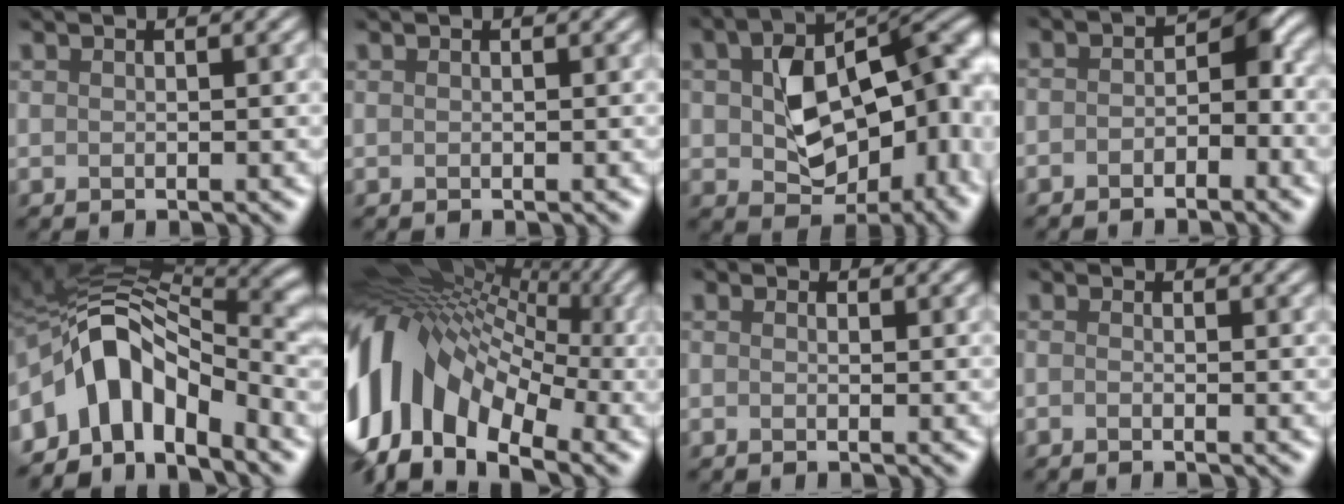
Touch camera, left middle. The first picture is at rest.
{"total": 0.0}
{"total": 11.4, "force": [-0.6, 7.4, 8.7], "torque": [-0.151, -0.011, 0.028]}
{"total": 2.4, "force": [-2.4, -0.1, 0.5], "torque": [-0.031, 0.006, -0.022]}
{"total": 7.9, "force": [-3.8, 4.5, 5.3], "torque": [-0.118, 0.012, -0.050]}
{"total": 12.1, "force": [-1.9, 7.9, 9.0], "torque": [-0.218, 0.020, -0.017]}
{"total": 0.8, "force": [-0.7, -0.2, -0.4], "torque": [0.008, 0.002, -0.004]}
{"total": 1.8, "force": [-1.5, -0.7, -0.7], "torque": [-0.004, -0.004, -0.008]}